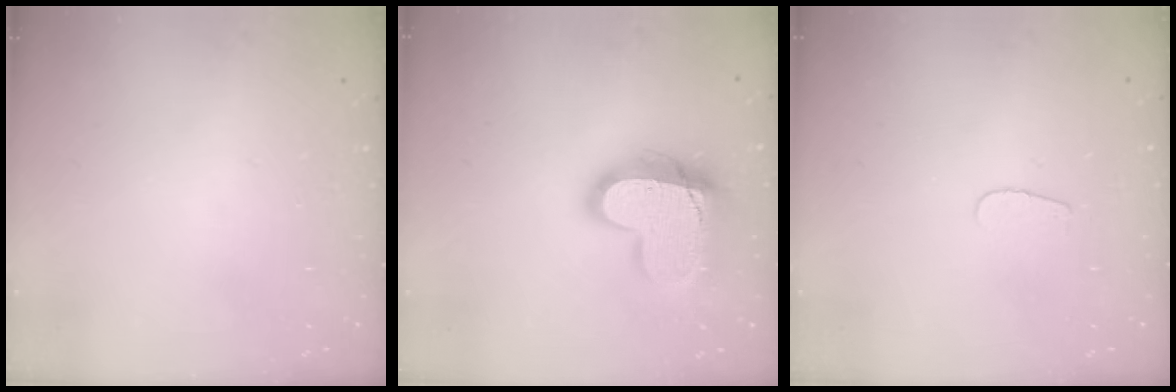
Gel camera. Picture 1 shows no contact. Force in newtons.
{"total": 19.3, "press": 19.2, "slide": 1.6}
{"total": 3.3, "press": 3.3, "slide": 0.4}